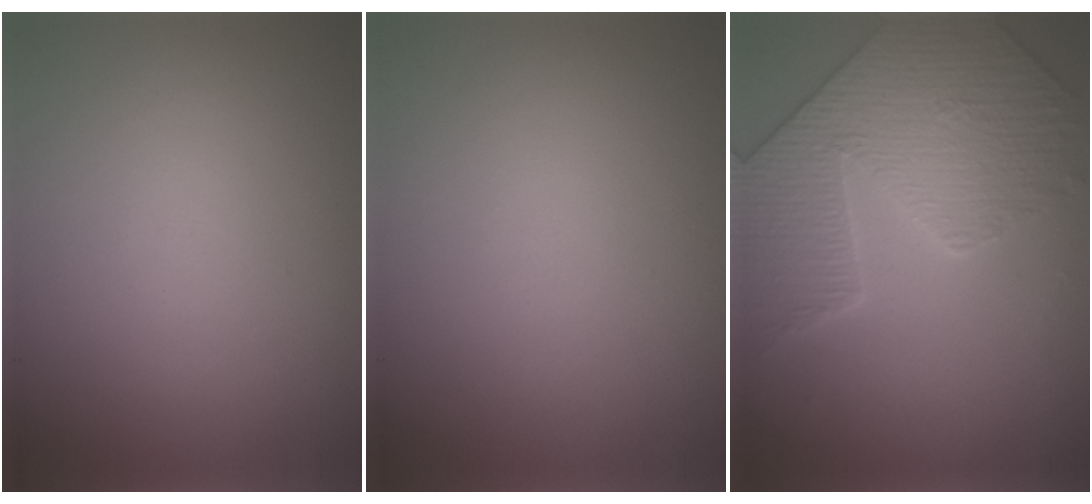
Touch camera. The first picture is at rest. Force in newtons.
{"total": 0.0}
{"total": 4.8, "press": 4.7, "slide": 0.8}